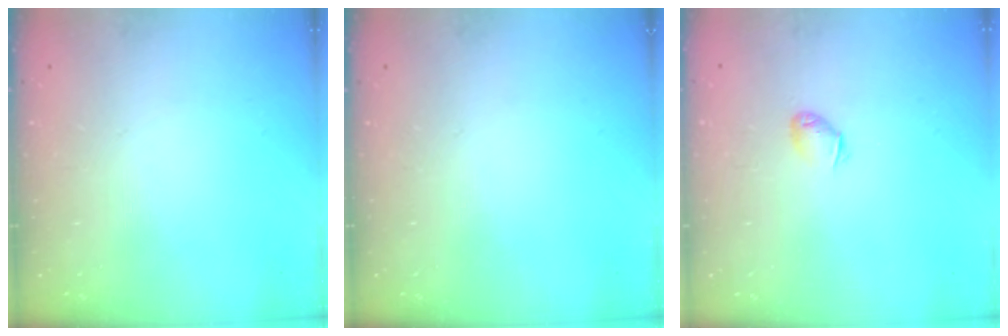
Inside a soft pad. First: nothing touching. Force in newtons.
{"total": 0.0}
{"total": 3.8, "press": 3.7, "slide": 0.5}